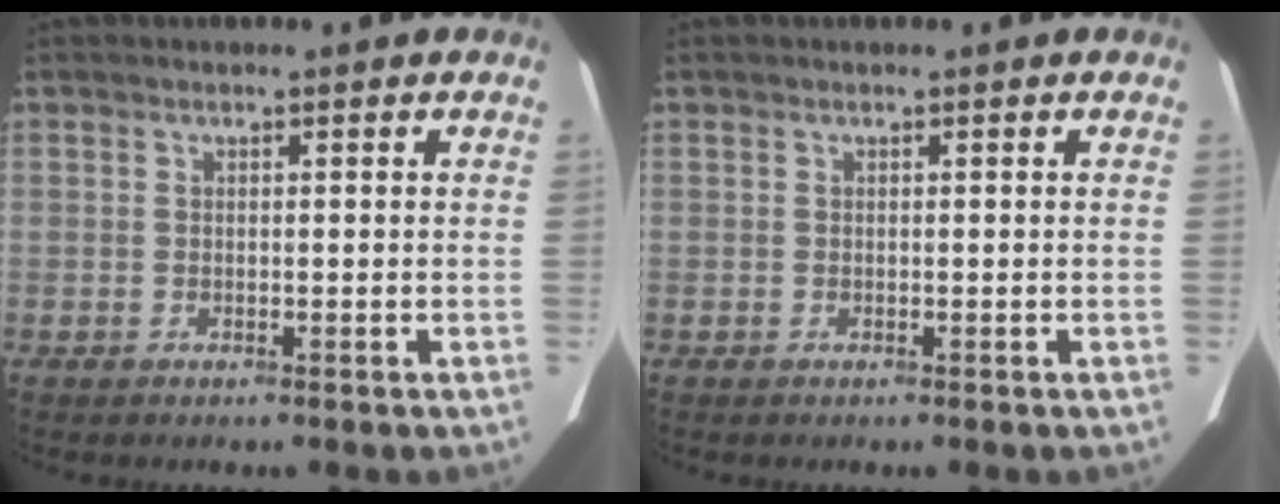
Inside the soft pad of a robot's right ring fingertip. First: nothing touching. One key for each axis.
{"total": 0.0}